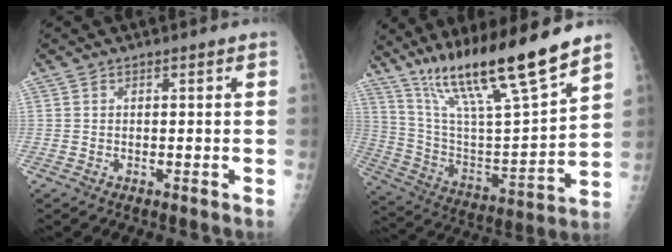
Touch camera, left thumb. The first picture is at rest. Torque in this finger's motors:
{"motor_torque": [1.74, 1.70, 1.40, -1.37, 0.14]}